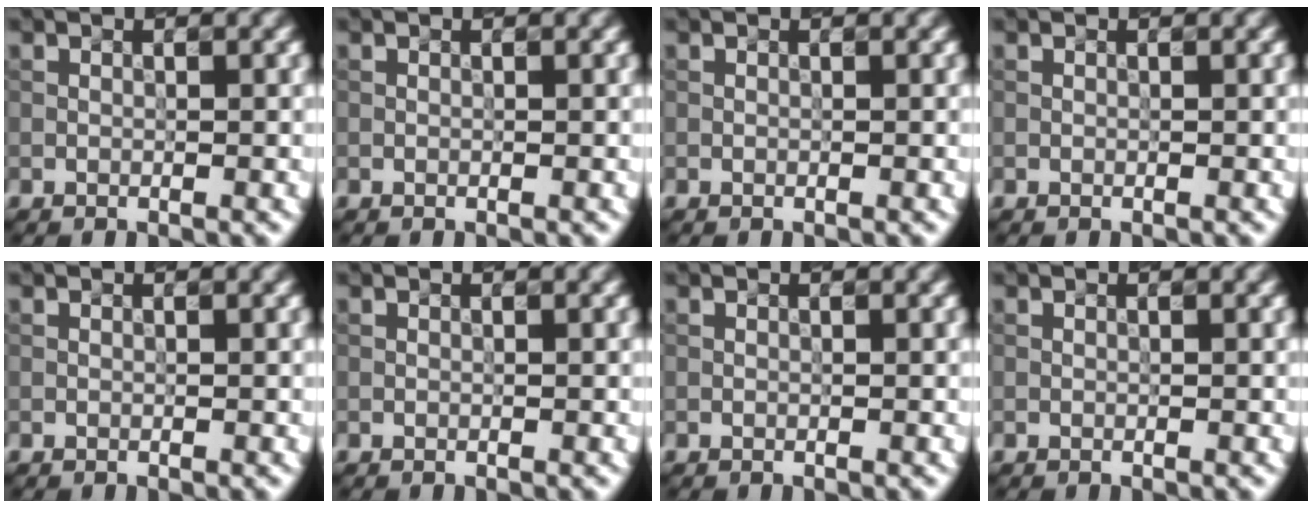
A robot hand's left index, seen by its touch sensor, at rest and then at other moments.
{"total": 0.0}
{"total": 0.0}
{"total": 0.0}
{"total": 0.0}
{"total": 0.0}
{"total": 0.0}
{"total": 0.0}